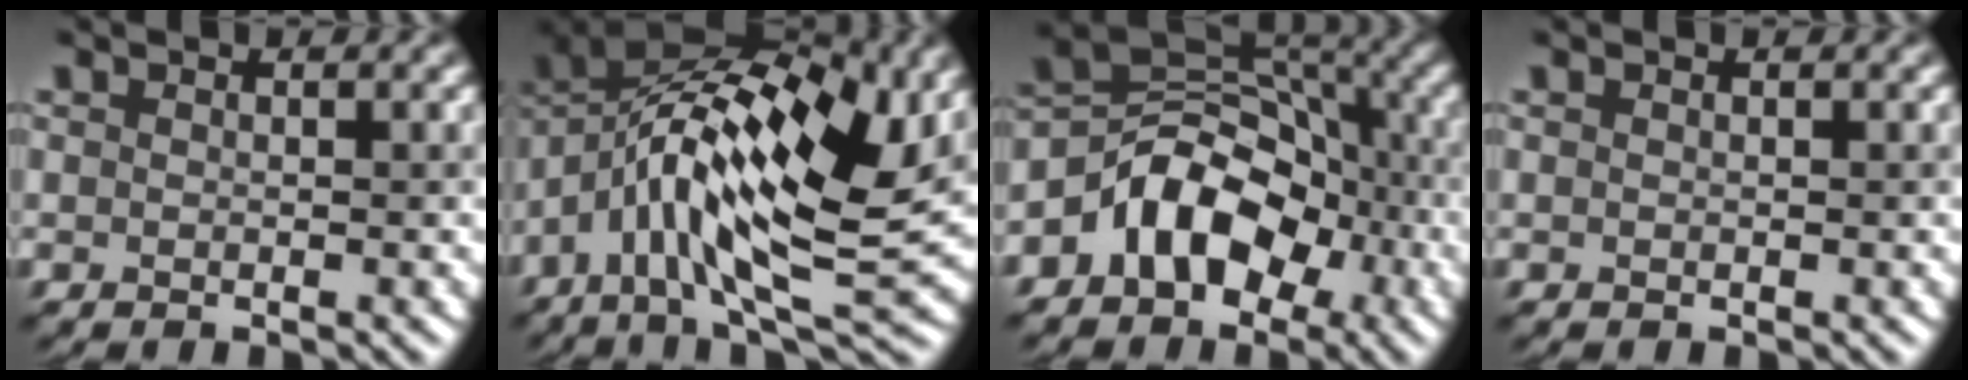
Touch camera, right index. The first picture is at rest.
{"total": 15.3, "force": [2.1, 6.3, 13.8], "torque": [-0.239, 0.015, 0.038]}
{"total": 7.2, "force": [-3.0, 5.0, 4.2], "torque": [-0.044, 0.020, -0.062]}
{"total": 0.0}